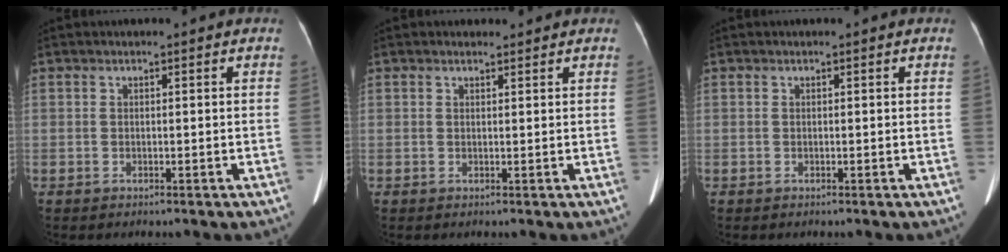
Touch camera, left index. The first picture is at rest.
{"total": 1.1, "force": [1.0, 0.4, 0.1], "torque": [-0.010, 0.006, 0.017]}
{"total": 0.0}